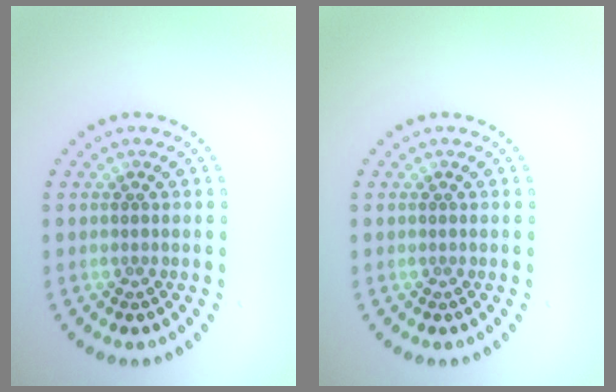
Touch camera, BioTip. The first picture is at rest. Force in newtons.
{"total": 0.0}